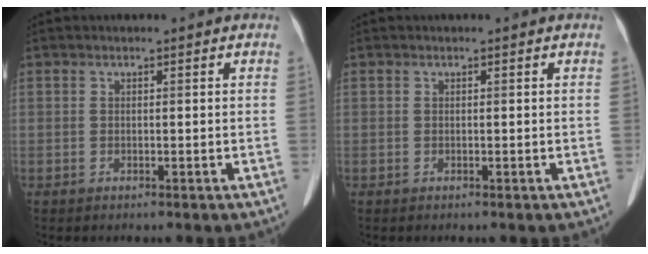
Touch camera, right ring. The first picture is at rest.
{"total": 0.0}